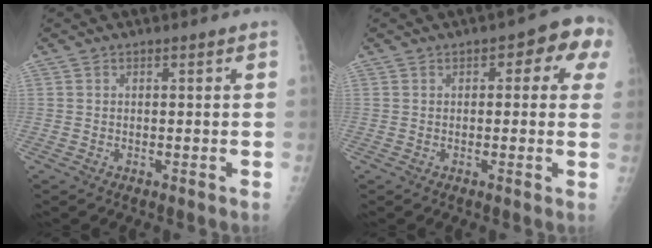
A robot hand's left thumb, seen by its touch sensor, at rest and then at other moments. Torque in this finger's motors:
{"motor_torque": [-0.10, 0.16, 0.01, 0.13, 0.07]}